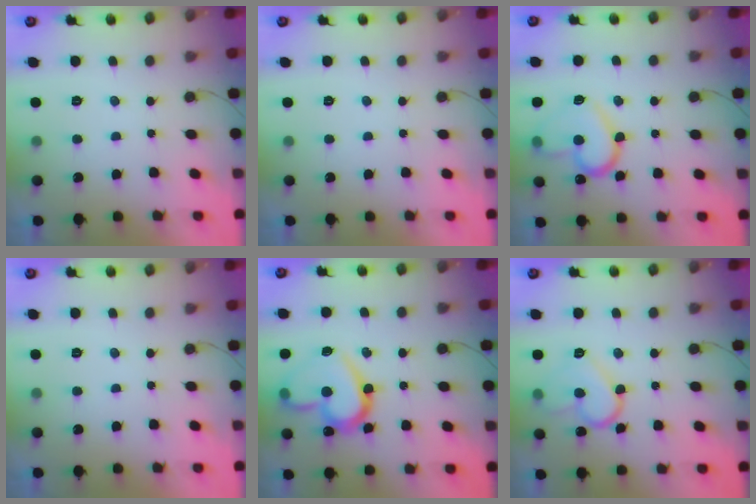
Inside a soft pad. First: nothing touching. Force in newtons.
{"total": 0.0}
{"total": 15.5, "press": 15.4, "slide": 1.3}
{"total": 0.0}
{"total": 18.2, "press": 18.0, "slide": 2.5}
{"total": 11.5, "press": 11.5, "slide": 0.9}